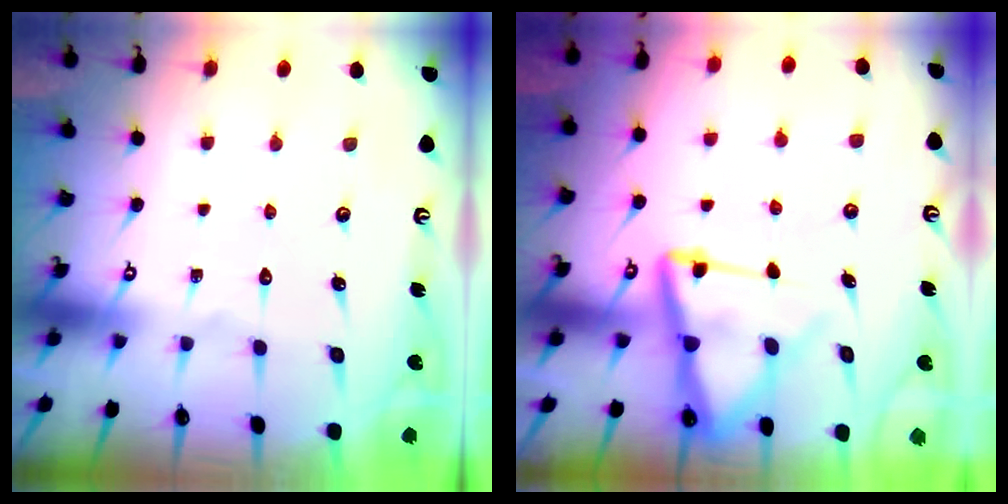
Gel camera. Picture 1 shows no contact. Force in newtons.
{"total": 11.2, "press": 11.2, "slide": 1.2}